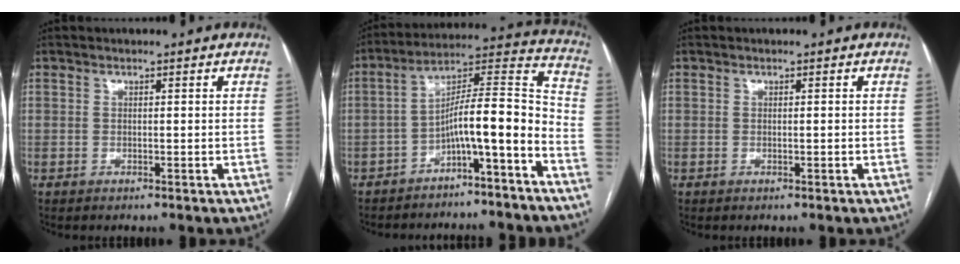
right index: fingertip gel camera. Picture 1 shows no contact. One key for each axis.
{"total": 11.8, "fx": -5.9, "fy": 0.9, "fz": 10.3, "tx": -0.157, "ty": 0.043, "tz": -0.094}
{"total": 0.6, "fx": 0.0, "fy": 0.1, "fz": 0.6, "tx": -0.012, "ty": -0.002, "tz": 0.003}